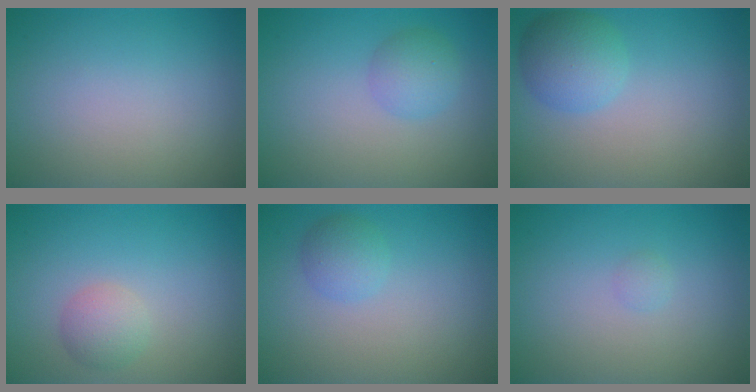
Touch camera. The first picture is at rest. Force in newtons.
{"total": 2.2, "press": 2.2, "slide": 0.0}
{"total": 3.8, "press": 3.8, "slide": 0.2}
{"total": 2.1, "press": 2.1, "slide": 0.1}
{"total": 1.8, "press": 1.8, "slide": 0.1}
{"total": 0.5, "press": 0.5, "slide": 0.0}